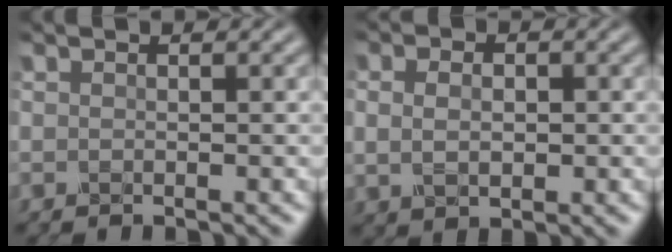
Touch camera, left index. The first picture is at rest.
{"total": 3.3, "force": [0.6, 2.3, 2.3], "torque": [-0.030, 0.014, 0.002]}